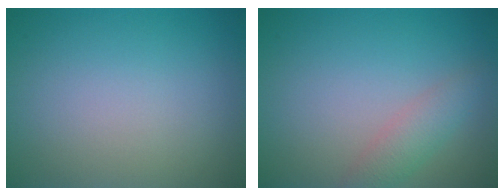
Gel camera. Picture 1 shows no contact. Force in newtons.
{"total": 2.3, "press": 2.3, "slide": 0.0}